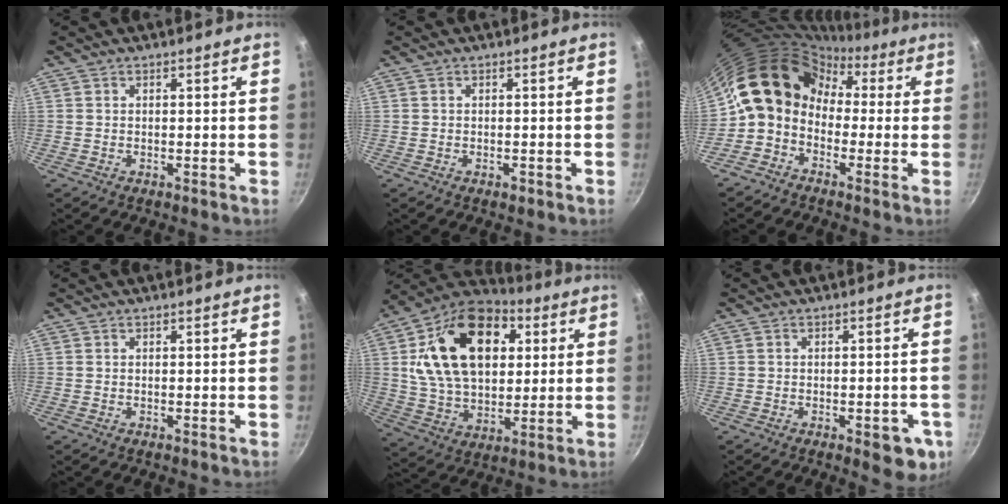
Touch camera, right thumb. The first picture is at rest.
{"total": 1.1, "force": [-0.5, 0.7, 0.7], "torque": [-0.009, 0.003, -0.008]}
{"total": 14.5, "force": [0.0, 12.2, 7.9], "torque": [-0.102, 0.050, -0.025]}
{"total": 0.0}
{"total": 24.8, "force": [6.2, 16.4, 17.6], "torque": [-0.281, 0.004, 0.098]}
{"total": 7.2, "force": [-2.7, 3.1, 5.9], "torque": [-0.045, 0.011, -0.030]}